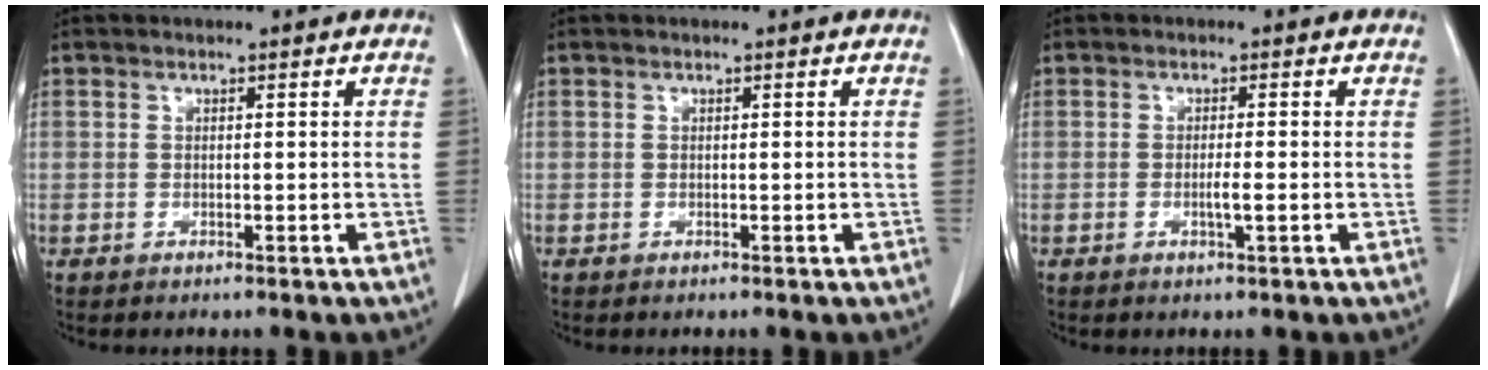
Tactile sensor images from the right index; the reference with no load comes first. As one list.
[{"total": 0.0}, {"total": 1.8, "force": [-0.5, -0.1, 1.8], "torque": [-0.034, -0.002, -0.007]}]